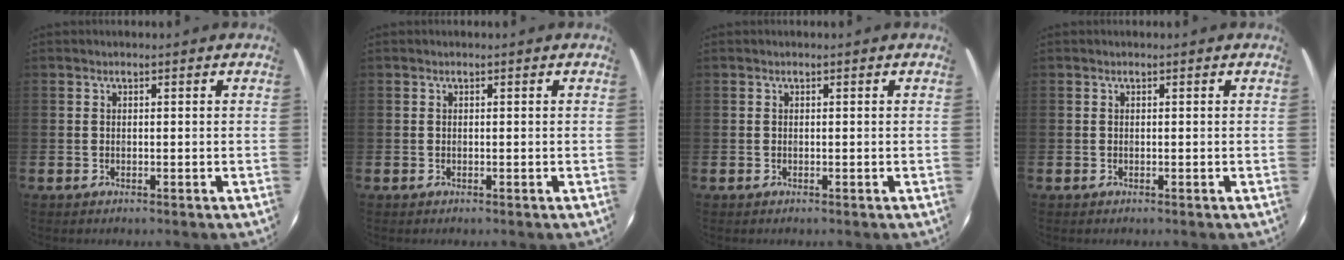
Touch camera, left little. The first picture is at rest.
{"total": 0.0}
{"total": 0.0}
{"total": 0.0}